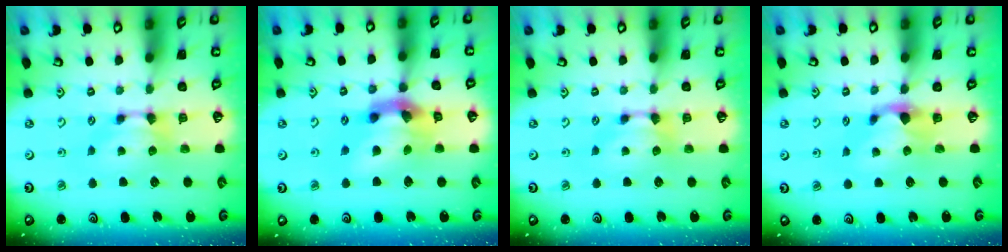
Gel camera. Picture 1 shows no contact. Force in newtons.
{"total": 7.7, "press": 7.3, "slide": 2.4}
{"total": 0.0}
{"total": 1.4, "press": 0.6, "slide": 1.3}